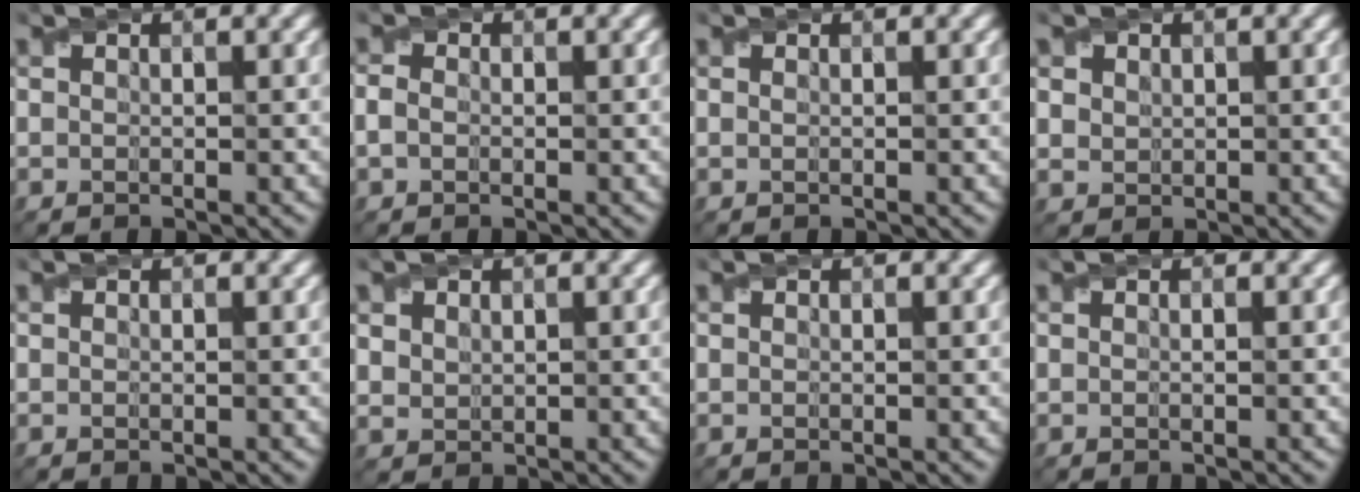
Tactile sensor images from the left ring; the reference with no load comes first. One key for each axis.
{"total": 1.2, "fx": -0.3, "fy": 1.0, "fz": 0.7, "tx": -0.015, "ty": 0.000, "tz": -0.009}
{"total": 0.0}
{"total": 1.6, "fx": 0.8, "fy": 1.3, "fz": 0.5, "tx": -0.012, "ty": -0.006, "tz": 0.027}
{"total": 0.0}
{"total": 1.5, "fx": 0.8, "fy": 1.2, "fz": 0.4, "tx": -0.011, "ty": -0.002, "tz": 0.021}
{"total": 0.0}
{"total": 0.0}